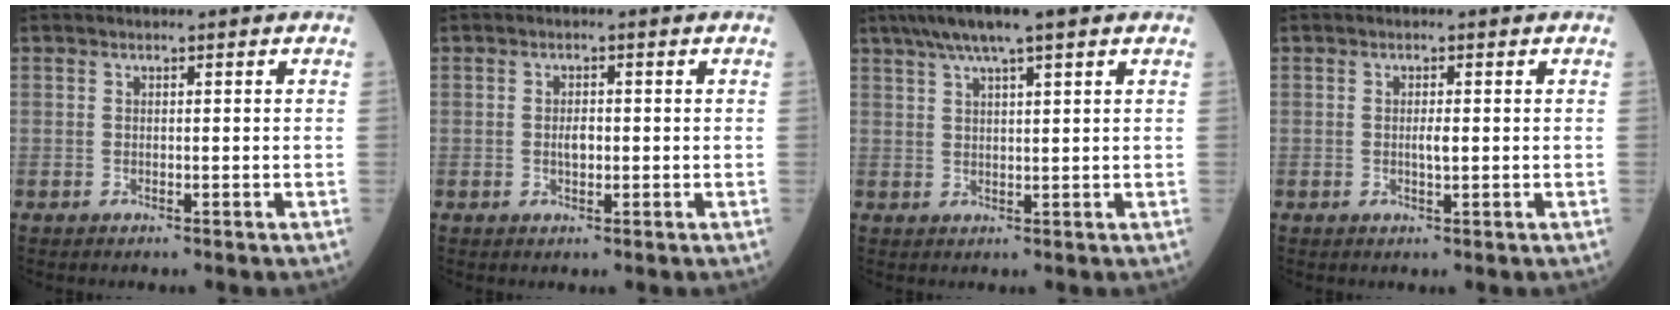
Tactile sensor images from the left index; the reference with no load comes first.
{"total": 1.8, "force": [-0.2, 0.9, 1.6], "torque": [-0.029, 0.001, -0.002]}
{"total": 7.9, "force": [5.5, 0.5, 5.7], "torque": [-0.098, 0.035, 0.089]}
{"total": 1.6, "force": [-0.1, 0.2, 1.5], "torque": [-0.030, 0.000, 0.000]}